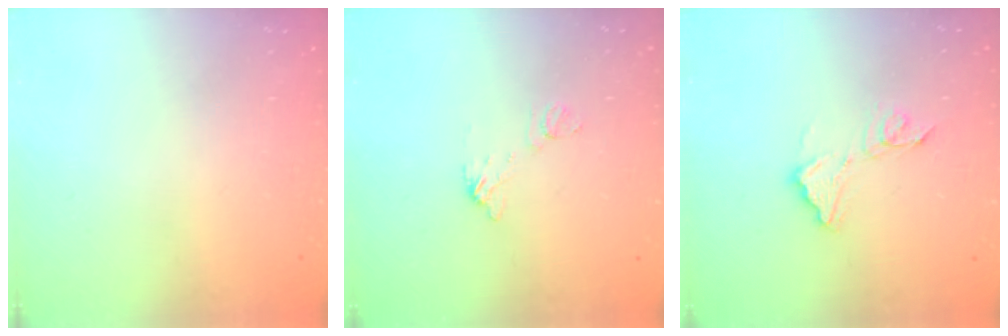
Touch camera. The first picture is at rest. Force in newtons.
{"total": 6.9, "press": 6.8, "slide": 0.5}
{"total": 9.9, "press": 9.8, "slide": 0.8}